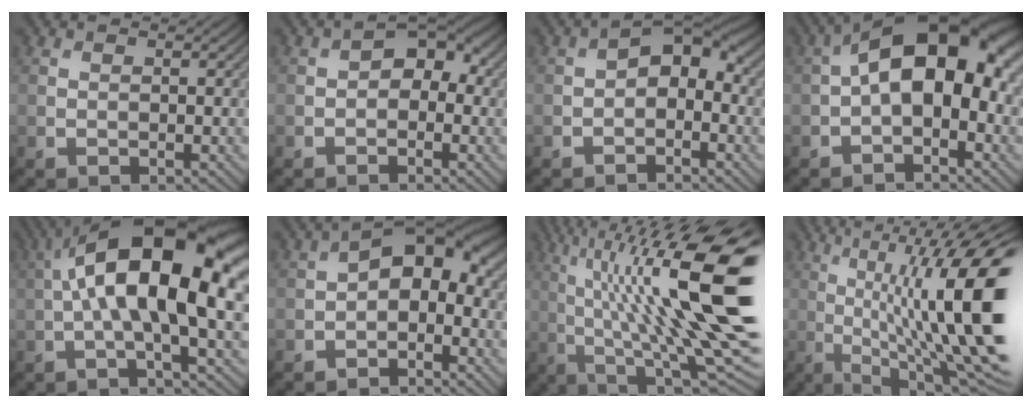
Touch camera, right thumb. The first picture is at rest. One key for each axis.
{"total": 3.9, "fx": 0.0, "fy": 2.8, "fz": 2.7, "tx": -0.032, "ty": 0.008, "tz": -0.010}
{"total": 4.2, "fx": -0.4, "fy": 2.8, "fz": 3.1, "tx": -0.043, "ty": 0.010, "tz": -0.016}
{"total": 13.1, "fx": 1.5, "fy": 7.4, "fz": 10.7, "tx": -0.167, "ty": 0.022, "tz": 0.016}
{"total": 18.0, "fx": 3.1, "fy": 6.9, "fz": 16.3, "tx": -0.272, "ty": 0.040, "tz": 0.038}
{"total": 6.3, "fx": -0.4, "fy": 4.0, "fz": 4.9, "tx": -0.068, "ty": 0.016, "tz": -0.019}
{"total": 19.6, "fx": 4.4, "fy": 4.9, "fz": 18.5, "tx": -0.296, "ty": 0.037, "tz": 0.091}
{"total": 18.6, "fx": 1.6, "fy": 4.7, "fz": 17.9, "tx": -0.269, "ty": 0.026, "tz": 0.042}